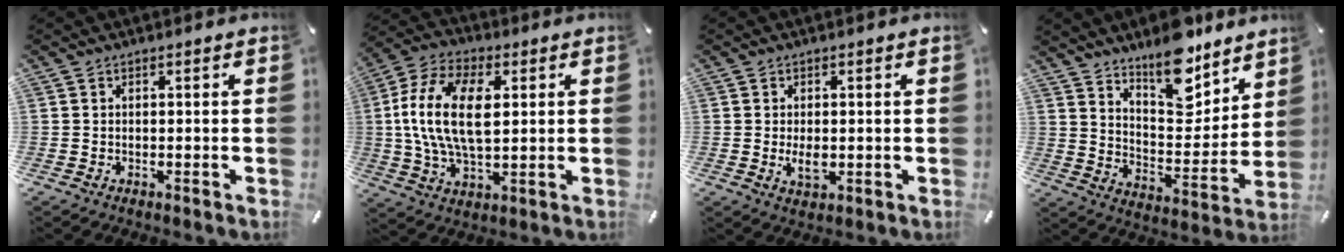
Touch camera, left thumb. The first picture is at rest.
{"total": 16.4, "force": [2.2, 9.1, 13.5], "torque": [-0.299, 0.005, 0.037]}
{"total": 3.4, "force": [-0.2, 2.0, 2.8], "torque": [-0.060, -0.006, -0.007]}
{"total": 14.8, "force": [12.1, 5.9, 6.1], "torque": [-0.084, -0.097, 0.214]}